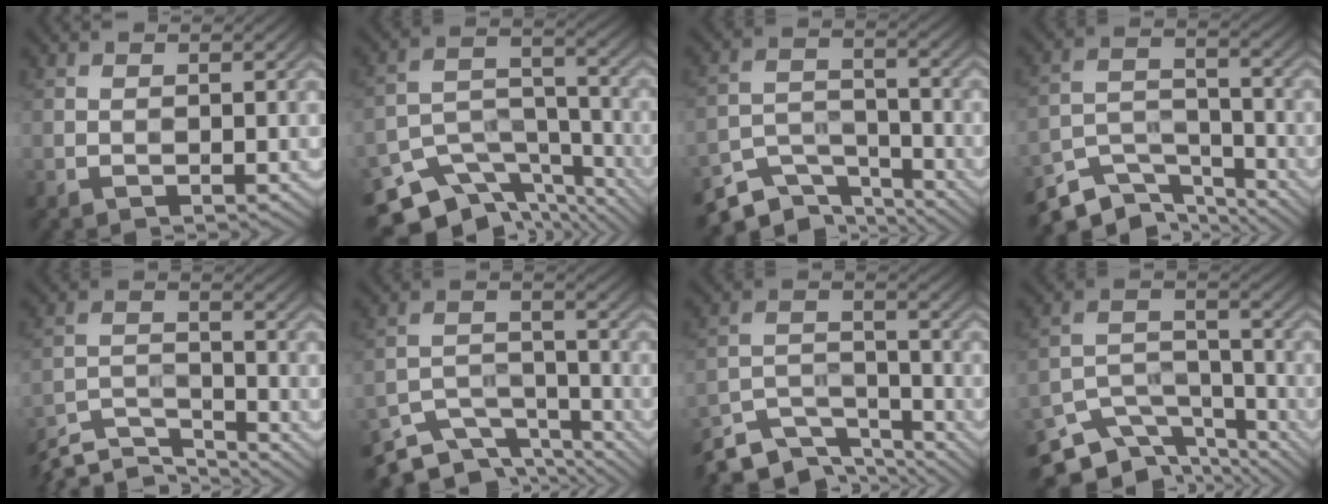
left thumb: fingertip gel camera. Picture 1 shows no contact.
{"total": 12.5, "force": [-9.6, 6.2, 5.1], "torque": [-0.106, -0.016, -0.146]}
{"total": 7.8, "force": [-6.2, 3.4, 3.4], "torque": [-0.069, -0.013, -0.119]}
{"total": 8.8, "force": [-7.0, 3.6, 3.8], "torque": [-0.076, -0.012, -0.136]}
{"total": 7.6, "force": [-6.9, 1.7, 2.6], "torque": [-0.058, -0.011, -0.135]}
{"total": 7.9, "force": [-6.5, 3.4, 3.1], "torque": [-0.060, -0.012, -0.115]}
{"total": 9.0, "force": [-7.4, 3.3, 3.9], "torque": [-0.084, -0.012, -0.139]}
{"total": 10.2, "force": [-8.1, 4.9, 3.9], "torque": [-0.081, -0.012, -0.134]}